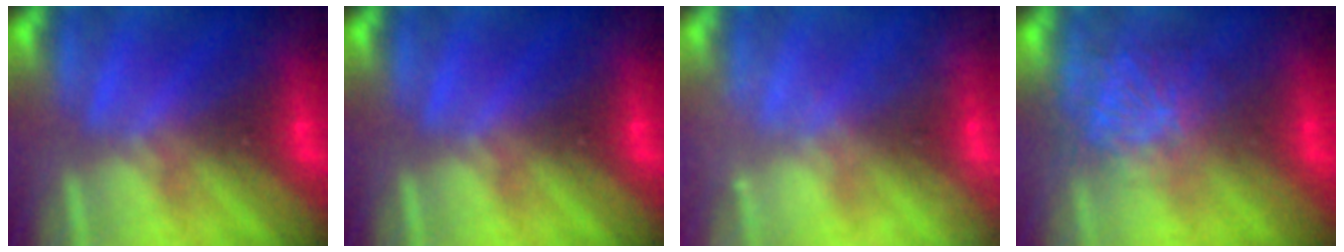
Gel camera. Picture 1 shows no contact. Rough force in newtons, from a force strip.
{"total": 0.0}
{"total": 2.3}
{"total": 3.5}